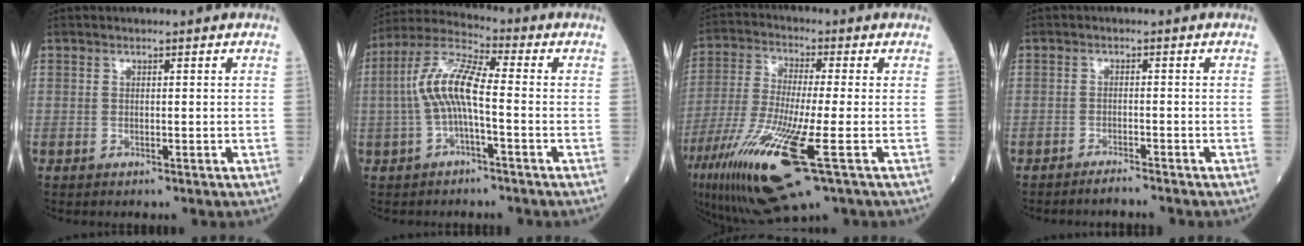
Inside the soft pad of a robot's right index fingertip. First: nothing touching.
{"total": 9.1, "force": [-1.1, 1.8, 8.8], "torque": [-0.189, 0.024, -0.027]}
{"total": 17.8, "force": [-7.5, 2.1, 16.0], "torque": [-0.344, -0.050, -0.132]}
{"total": 2.2, "force": [-2.1, -0.2, 0.4], "torque": [-0.008, -0.005, -0.034]}